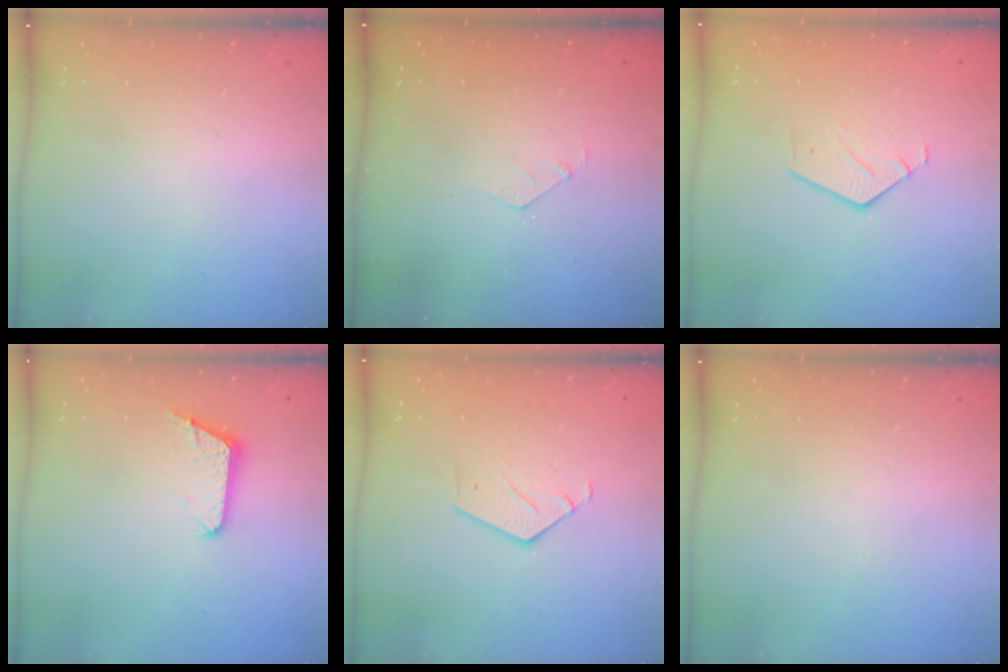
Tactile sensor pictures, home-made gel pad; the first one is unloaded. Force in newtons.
{"total": 2.8, "press": 2.8, "slide": 0.1}
{"total": 3.6, "press": 3.6, "slide": 0.3}
{"total": 6.3, "press": 6.3, "slide": 0.6}
{"total": 3.1, "press": 3.1, "slide": 0.2}
{"total": 0.0}